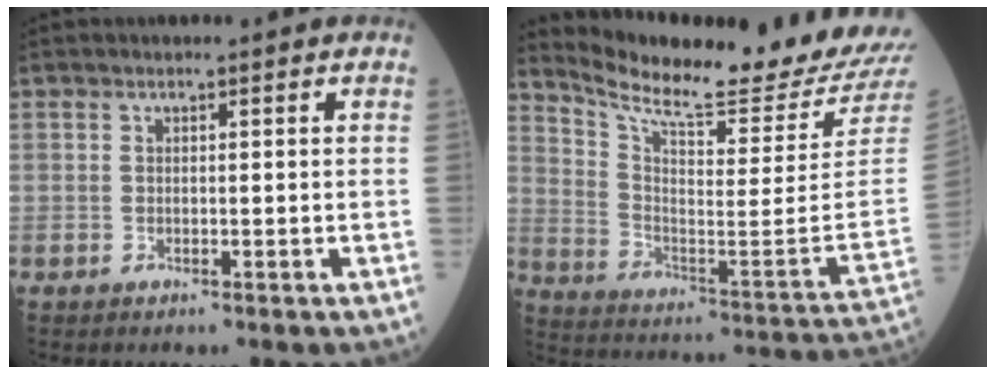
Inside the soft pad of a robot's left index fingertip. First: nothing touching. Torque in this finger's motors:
{"motor_torque": [0.01, -0.80, 0.20, 0.05]}